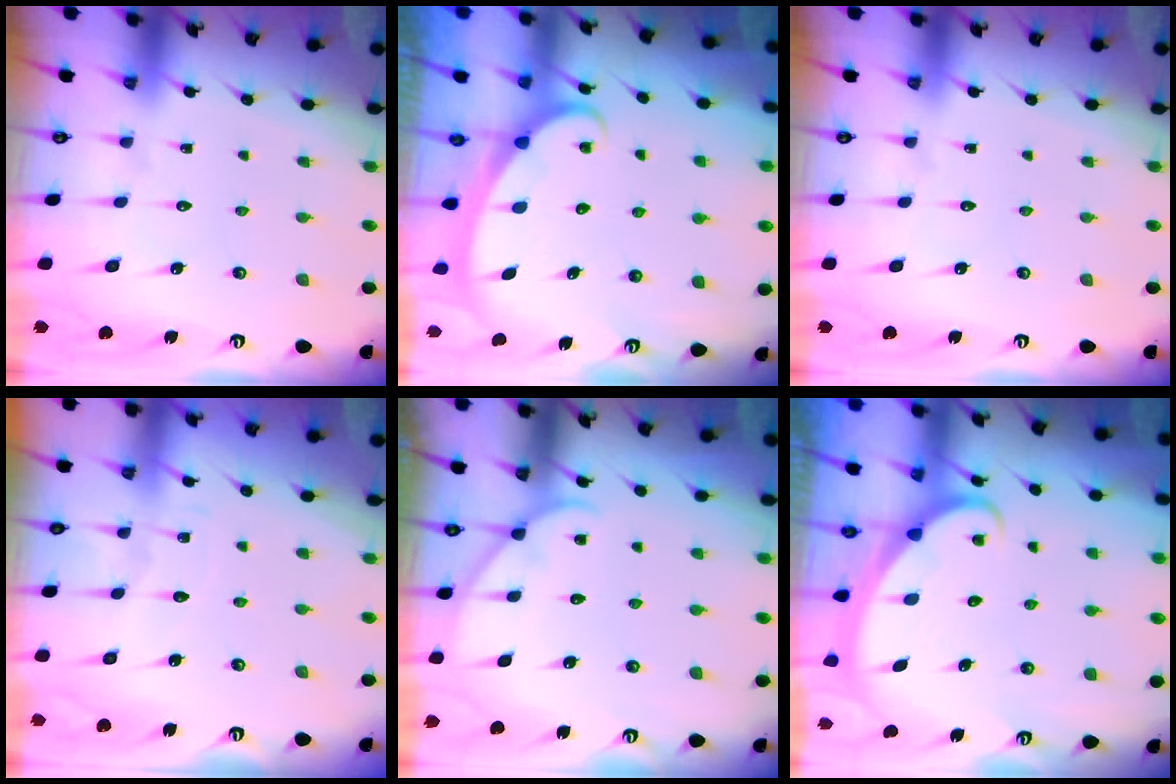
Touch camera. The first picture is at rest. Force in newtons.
{"total": 2.5, "press": 2.4, "slide": 0.3}
{"total": 0.0}
{"total": 2.1, "press": 2.1, "slide": 0.2}
{"total": 2.8, "press": 2.8, "slide": 0.3}
{"total": 2.5, "press": 2.5, "slide": 0.3}